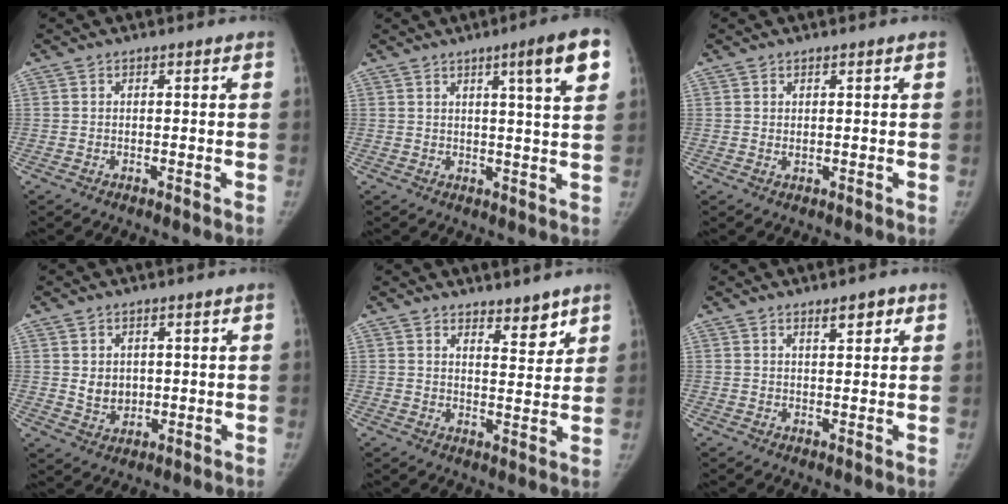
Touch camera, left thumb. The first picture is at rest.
{"total": 9.0, "force": [4.2, 0.6, 7.9], "torque": [-0.104, -0.014, 0.055]}
{"total": 0.6, "force": [0.3, 0.3, 0.4], "torque": [-0.004, -0.003, 0.008]}
{"total": 4.1, "force": [0.8, 3.4, 2.1], "torque": [-0.018, -0.012, 0.026]}
{"total": 5.1, "force": [4.0, 2.0, 2.4], "torque": [-0.007, -0.034, 0.062]}
{"total": 3.0, "force": [1.8, 1.1, 2.0], "torque": [-0.015, -0.009, 0.028]}